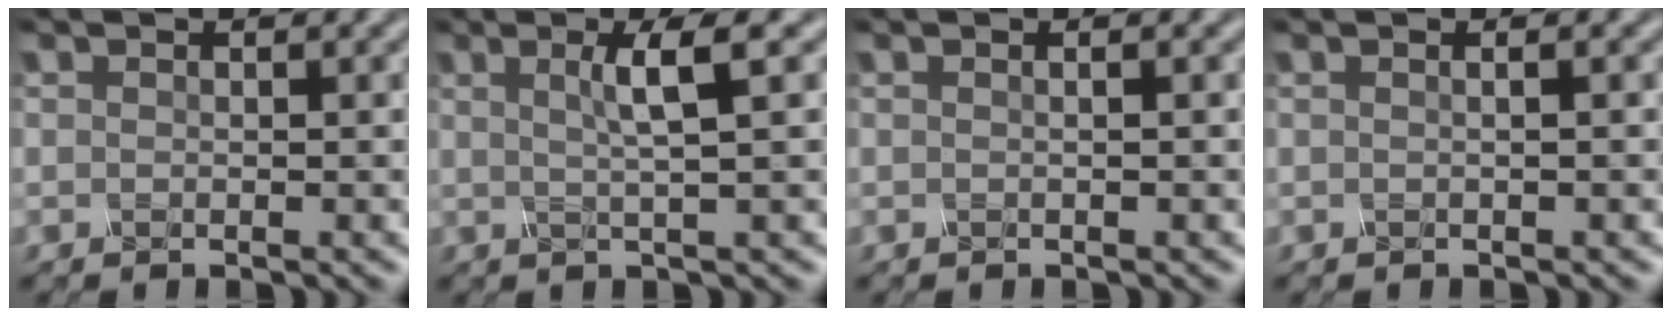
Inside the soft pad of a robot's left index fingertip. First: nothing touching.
{"total": 3.5, "force": [1.0, 0.6, 3.3], "torque": [-0.050, 0.008, 0.014]}
{"total": 1.2, "force": [0.2, 0.5, 1.0], "torque": [-0.008, 0.000, -0.009]}
{"total": 1.8, "force": [0.4, 0.9, 1.5], "torque": [-0.006, -0.001, -0.015]}